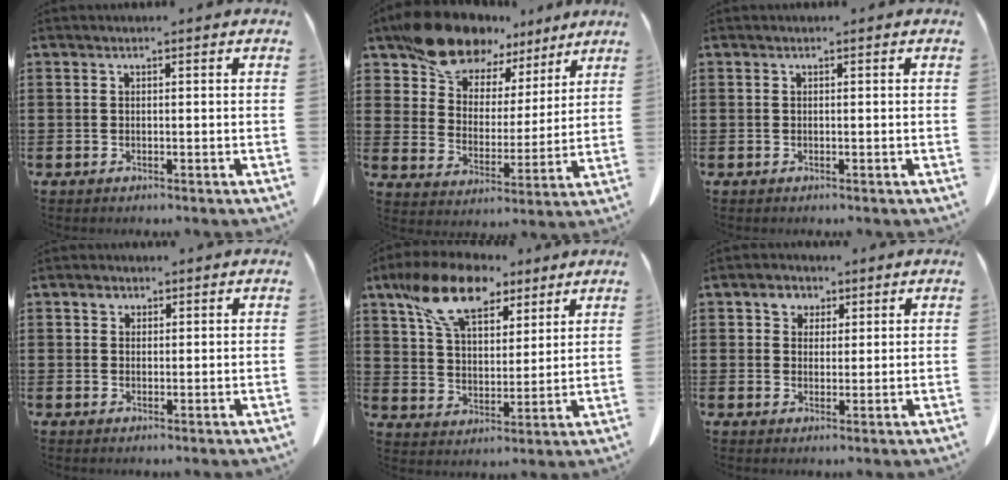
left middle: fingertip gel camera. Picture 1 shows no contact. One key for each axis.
{"total": 12.0, "fx": 10.2, "fy": 5.6, "fz": 2.9, "tx": -0.097, "ty": -0.058, "tz": 0.194}
{"total": 0.0}
{"total": 1.7, "fx": 1.0, "fy": 1.2, "fz": 0.7, "tx": -0.009, "ty": 0.001, "tz": 0.017}
{"total": 12.5, "fx": 8.6, "fy": 5.6, "fz": 7.1, "tx": -0.155, "ty": -0.009, "tz": 0.161}
{"total": 3.1, "fx": 1.8, "fy": 2.4, "fz": 0.9, "tx": -0.020, "ty": 0.010, "tz": 0.029}